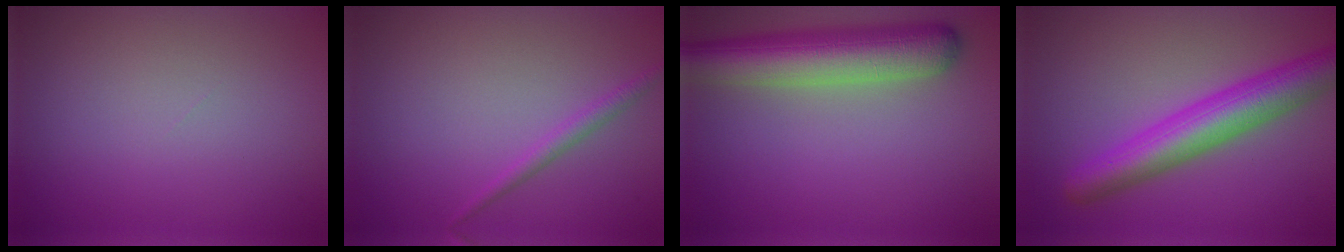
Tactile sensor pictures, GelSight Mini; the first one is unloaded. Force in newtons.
{"total": 1.4, "press": 1.4, "slide": 0.0}
{"total": 7.4, "press": 7.4, "slide": 0.5}
{"total": 7.0, "press": 7.0, "slide": 0.1}